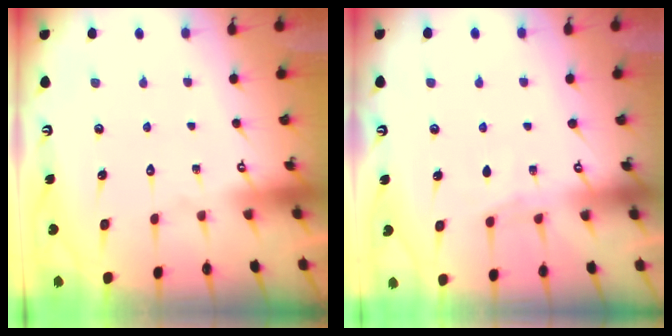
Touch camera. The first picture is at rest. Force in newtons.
{"total": 4.8, "press": 4.8, "slide": 0.6}